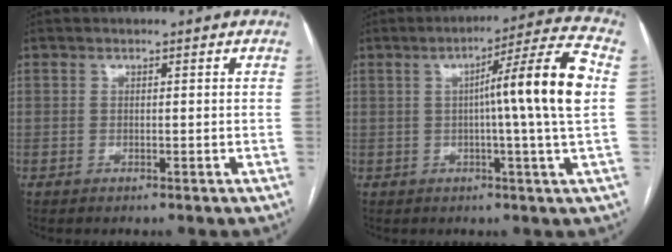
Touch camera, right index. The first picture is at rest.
{"total": 12.5, "force": [0.8, -2.0, 12.3], "torque": [-0.181, 0.007, 0.007]}